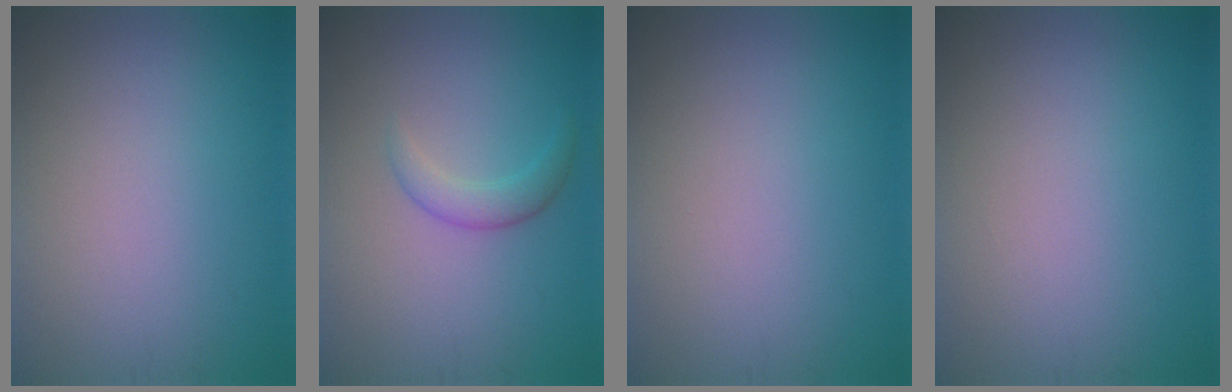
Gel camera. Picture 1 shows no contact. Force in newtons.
{"total": 2.1, "press": 2.1, "slide": 0.1}
{"total": 0.0}
{"total": 0.0}